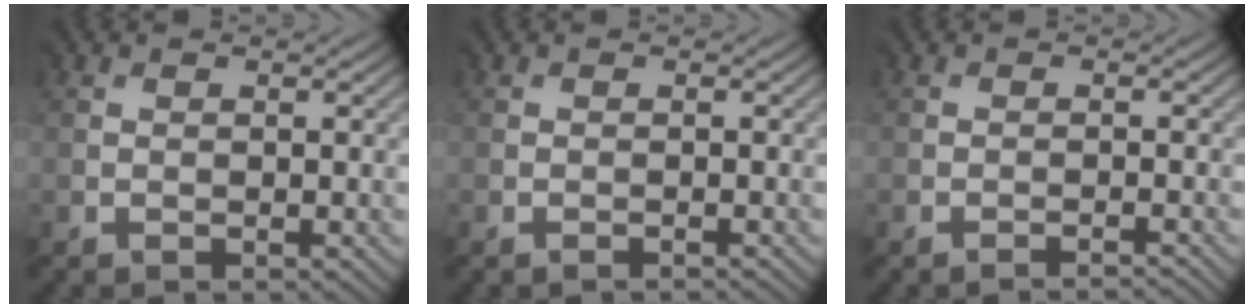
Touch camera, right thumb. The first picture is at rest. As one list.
[{"total": 1.3, "force": [-0.5, -0.9, -0.7], "torque": [0.009, 0.000, -0.013]}, {"total": 1.9, "force": [-1.2, -1.2, -0.8], "torque": [0.011, 0.002, -0.026]}]